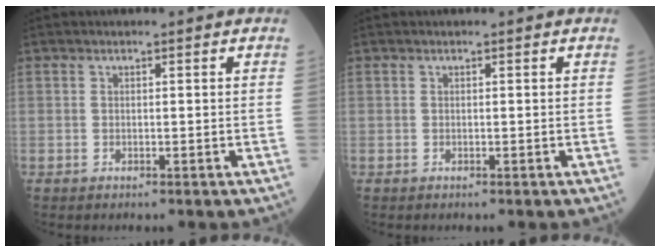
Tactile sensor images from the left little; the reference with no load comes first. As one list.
[{"total": 0.0}]